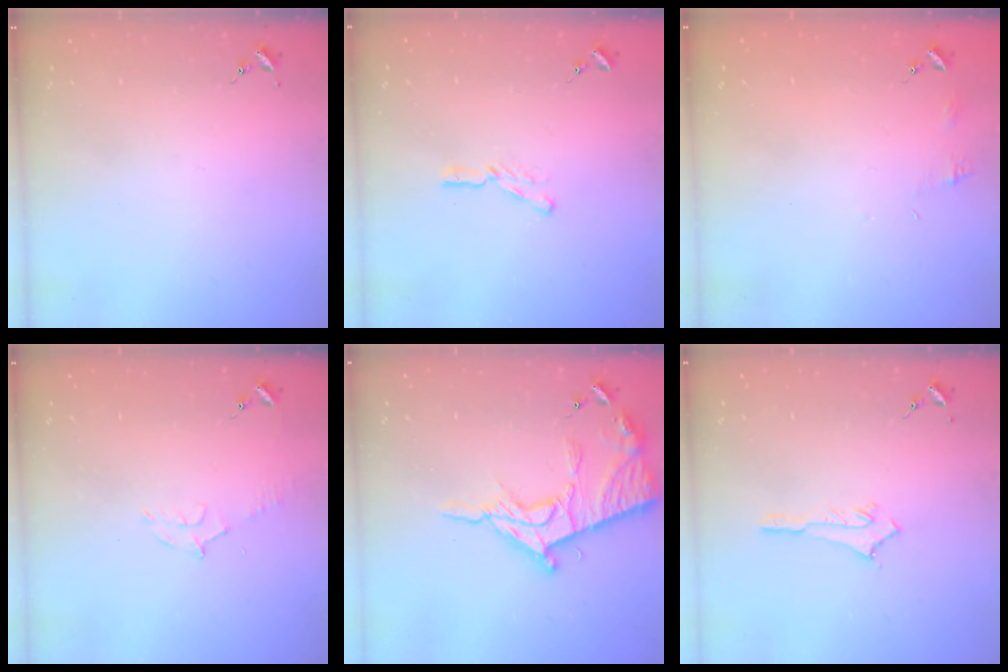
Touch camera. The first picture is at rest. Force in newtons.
{"total": 4.7, "press": 4.7, "slide": 0.3}
{"total": 4.5, "press": 4.5, "slide": 0.5}
{"total": 7.3, "press": 7.2, "slide": 0.9}
{"total": 16.8, "press": 16.8, "slide": 1.3}
{"total": 2.9, "press": 2.9, "slide": 0.2}